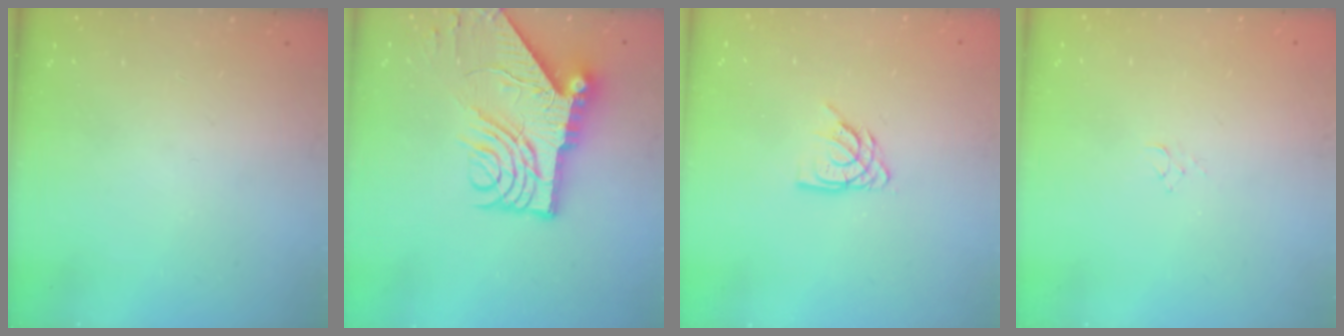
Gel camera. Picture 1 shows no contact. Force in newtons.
{"total": 15.2, "press": 15.1, "slide": 1.6}
{"total": 7.1, "press": 7.0, "slide": 0.6}
{"total": 2.9, "press": 2.9, "slide": 0.3}